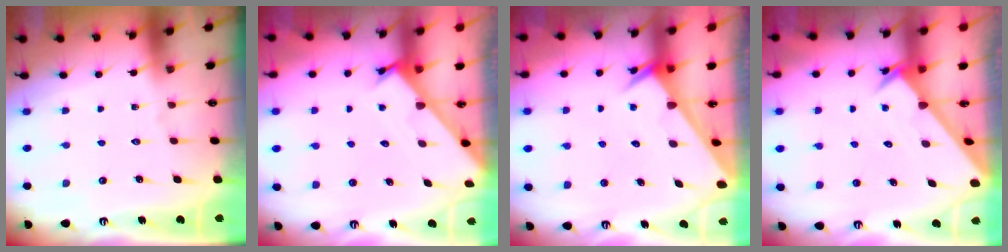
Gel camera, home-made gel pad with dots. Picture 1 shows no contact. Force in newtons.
{"total": 3.5, "press": 3.5, "slide": 0.4}
{"total": 2.4, "press": 2.4, "slide": 0.0}
{"total": 2.4, "press": 2.4, "slide": 0.2}